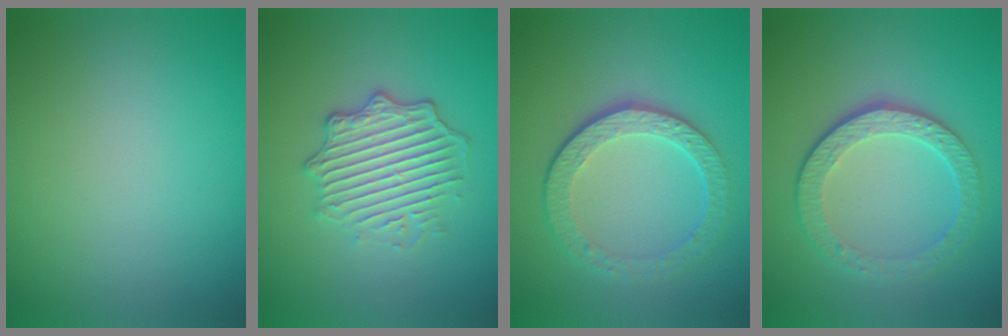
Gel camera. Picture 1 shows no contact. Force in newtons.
{"total": 4.5, "press": 3.7, "slide": 2.6}
{"total": 4.7, "press": 3.4, "slide": 3.3}
{"total": 4.7, "press": 3.4, "slide": 3.3}